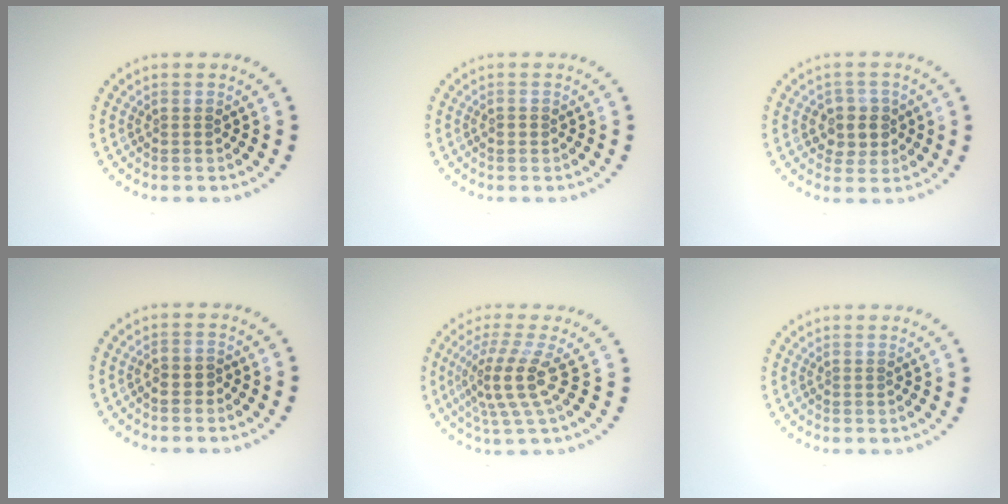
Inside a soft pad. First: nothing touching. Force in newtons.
{"total": 0.7, "press": 0.7, "slide": 0.1}
{"total": 2.7, "press": 2.6, "slide": 0.8}
{"total": 1.1, "press": 1.0, "slide": 0.5}
{"total": 4.1, "press": 2.9, "slide": 2.9}
{"total": 0.0}